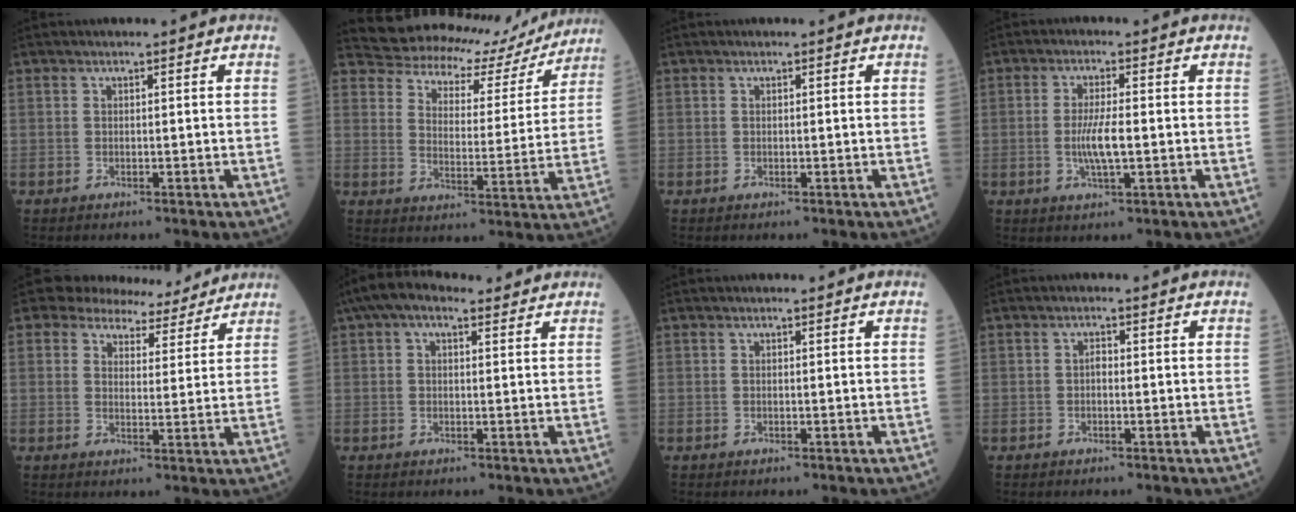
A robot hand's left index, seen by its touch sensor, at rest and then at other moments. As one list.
[{"total": 16.1, "force": [14.5, 6.1, 3.2], "torque": [-0.037, -0.003, 0.173]}, {"total": 0.0}, {"total": 4.8, "force": [-0.7, 0.7, 4.7], "torque": [-0.098, -0.007, -0.012]}, {"total": 7.3, "force": [6.6, 3.0, 0.9], "torque": [-0.009, 0.002, 0.081]}, {"total": 6.7, "force": [4.4, 3.0, 4.0], "torque": [-0.081, 0.049, 0.074]}, {"total": 0.0}, {"total": 1.0, "force": [-0.1, 0.5, 0.8], "torque": [-0.013, 0.003, -0.005]}]